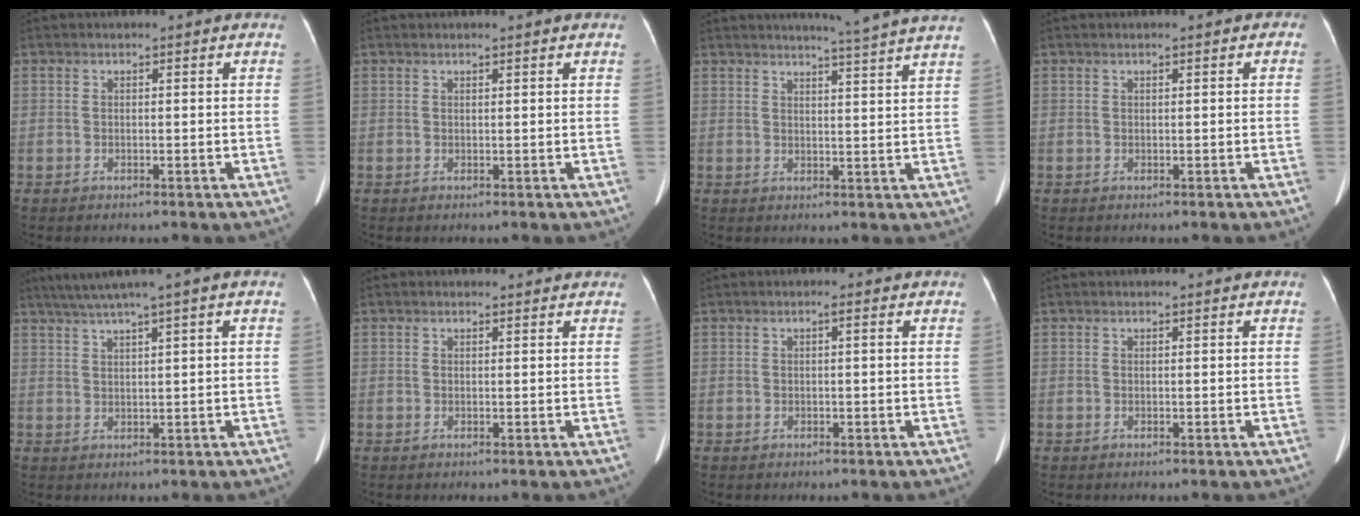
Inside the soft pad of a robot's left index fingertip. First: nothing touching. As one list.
[{"total": 1.1, "force": [0.9, -0.1, 0.6], "torque": [-0.009, 0.012, 0.018]}, {"total": 9.0, "force": [8.2, -2.0, 3.2], "torque": [-0.045, -0.026, 0.088]}, {"total": 0.6, "force": [0.2, 0.3, 0.5], "torque": [-0.002, 0.004, 0.001]}, {"total": 6.4, "force": [4.3, -1.1, 4.5], "torque": [-0.081, 0.024, 0.076]}, {"total": 2.0, "force": [2.0, 0.4, 0.2], "torque": [-0.010, 0.006, 0.022]}, {"total": 0.9, "force": [0.4, 0.0, 0.8], "torque": [-0.013, 0.004, 0.004]}, {"total": 0.8, "force": [0.7, 0.0, 0.2], "torque": [-0.004, 0.007, 0.011]}]